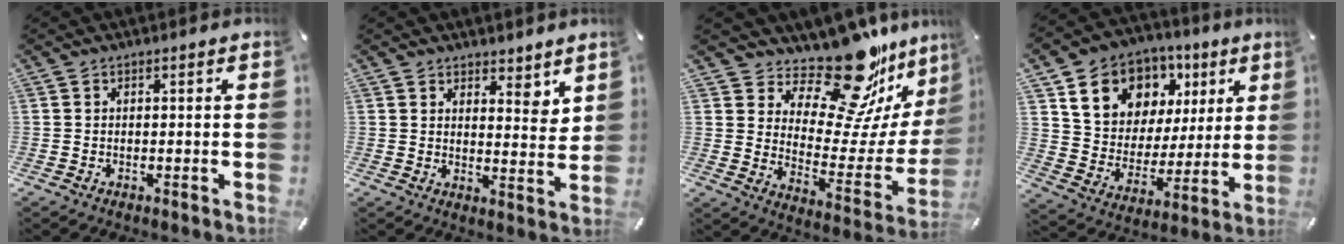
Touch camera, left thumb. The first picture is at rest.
{"total": 5.0, "force": [3.9, 2.8, 1.3], "torque": [0.000, -0.034, 0.064]}
{"total": 20.1, "force": [17.1, 6.5, 8.3], "torque": [-0.118, -0.151, 0.284]}
{"total": 14.3, "force": [7.9, 11.2, 3.9], "torque": [-0.080, -0.044, 0.150]}